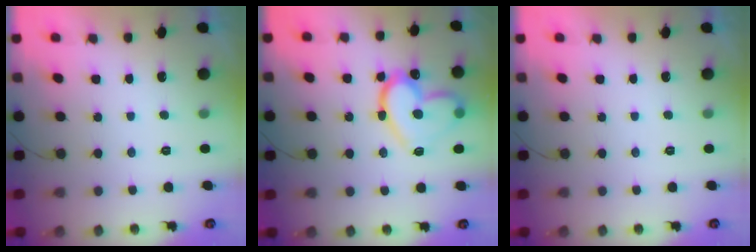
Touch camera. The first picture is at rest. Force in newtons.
{"total": 19.2, "press": 19.1, "slide": 2.2}
{"total": 0.0}